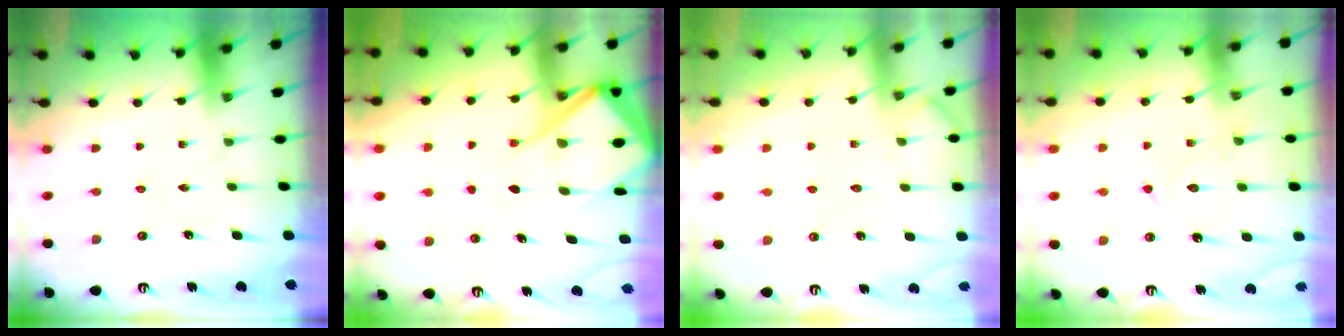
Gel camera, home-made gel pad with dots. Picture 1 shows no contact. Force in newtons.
{"total": 12.7, "press": 12.6, "slide": 1.3}
{"total": 5.3, "press": 5.3, "slide": 0.6}
{"total": 11.3, "press": 11.2, "slide": 1.0}